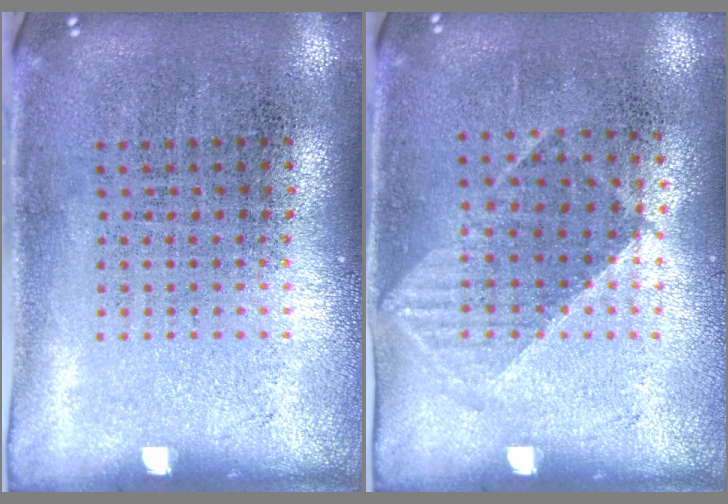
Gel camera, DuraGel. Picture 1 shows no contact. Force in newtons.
{"total": 1.0, "press": 0.9, "slide": 0.6}